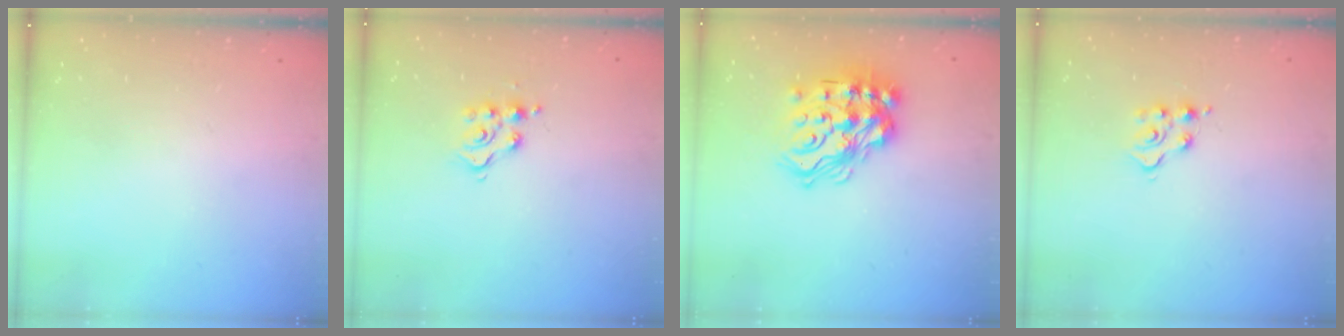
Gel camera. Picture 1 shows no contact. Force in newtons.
{"total": 9.3, "press": 9.3, "slide": 0.6}
{"total": 19.1, "press": 18.8, "slide": 3.5}
{"total": 5.8, "press": 5.8, "slide": 0.2}